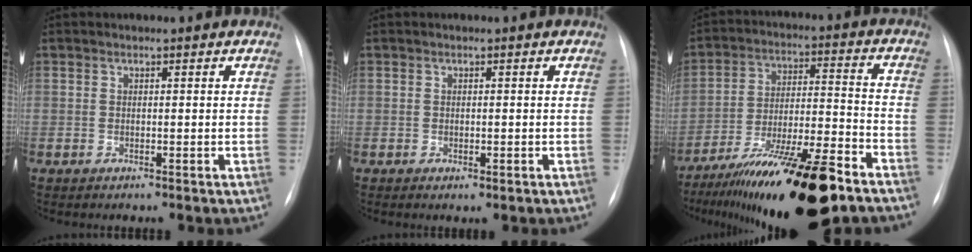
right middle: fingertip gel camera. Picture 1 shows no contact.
{"total": 0.9, "force": [-0.1, 0.3, 0.8], "torque": [-0.010, -0.003, 0.001]}
{"total": 20.2, "force": [-14.3, 2.1, 14.1], "torque": [-0.195, -0.011, -0.238]}